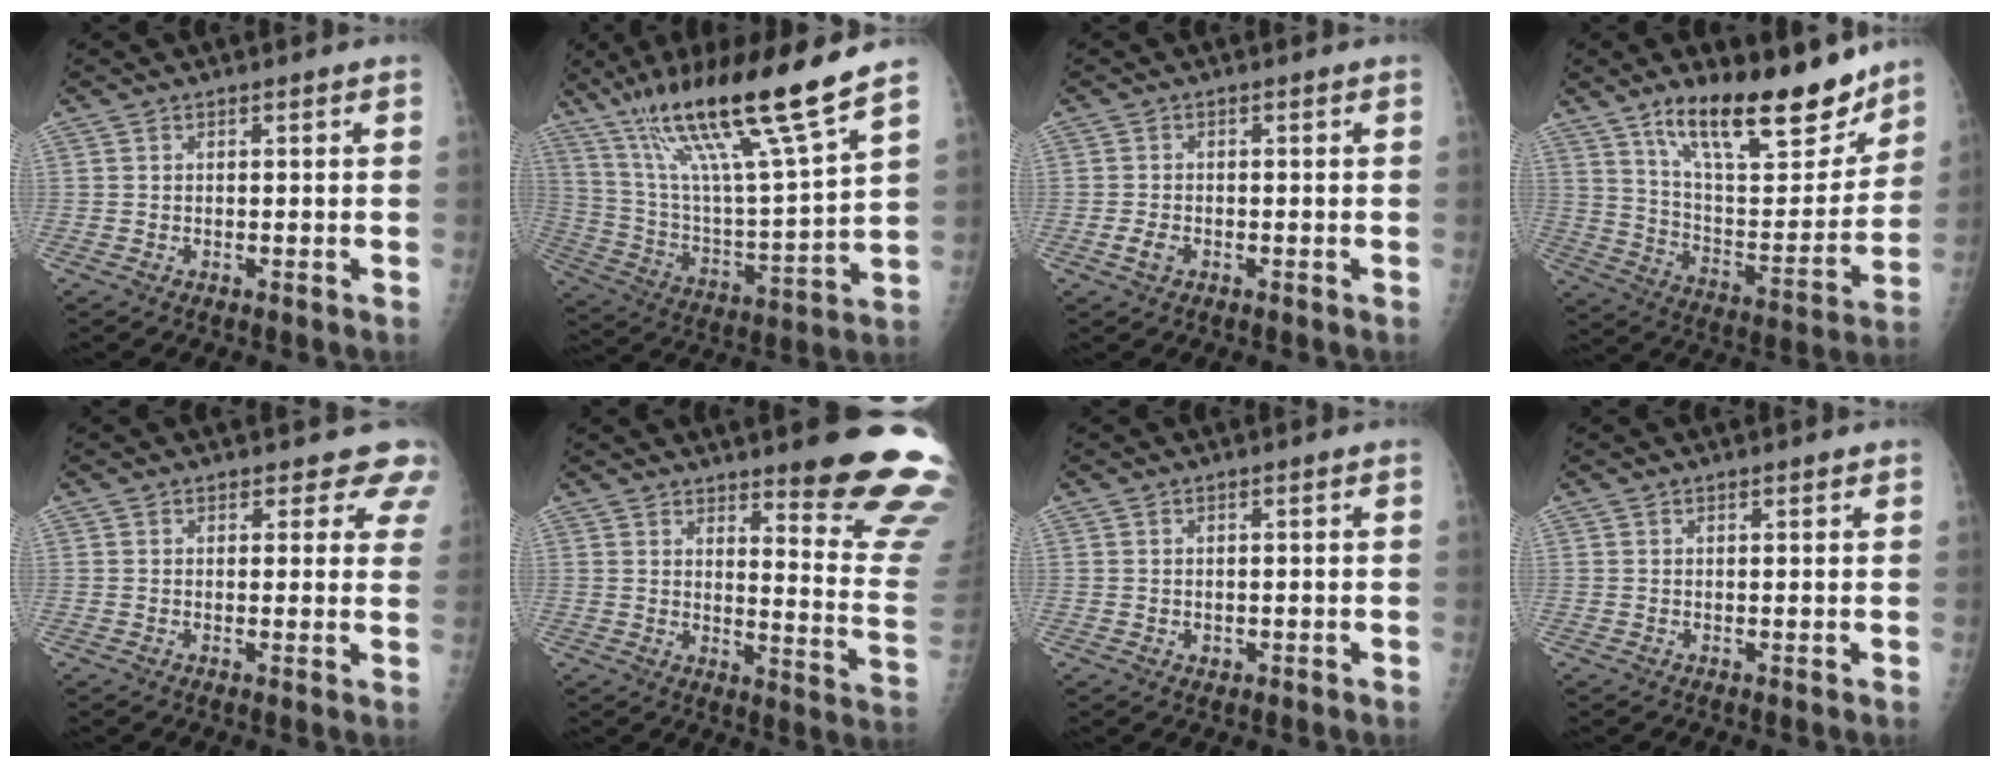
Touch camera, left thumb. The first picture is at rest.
{"total": 22.8, "force": [15.7, 1.0, 16.6], "torque": [-0.274, -0.061, 0.284]}
{"total": 2.0, "force": [-0.8, 1.3, 1.3], "torque": [-0.026, 0.001, -0.014]}
{"total": 22.7, "force": [16.0, 7.4, 14.3], "torque": [-0.182, -0.086, 0.266]}
{"total": 6.4, "force": [5.7, 2.7, 0.7], "torque": [0.043, -0.024, 0.040]}
{"total": 17.2, "force": [12.9, 1.9, 11.1], "torque": [-0.108, -0.119, 0.164]}
{"total": 0.9, "force": [0.3, 0.6, 0.6], "torque": [-0.006, -0.003, 0.009]}
{"total": 0.9, "force": [0.7, 0.1, 0.5], "torque": [-0.007, -0.003, 0.012]}